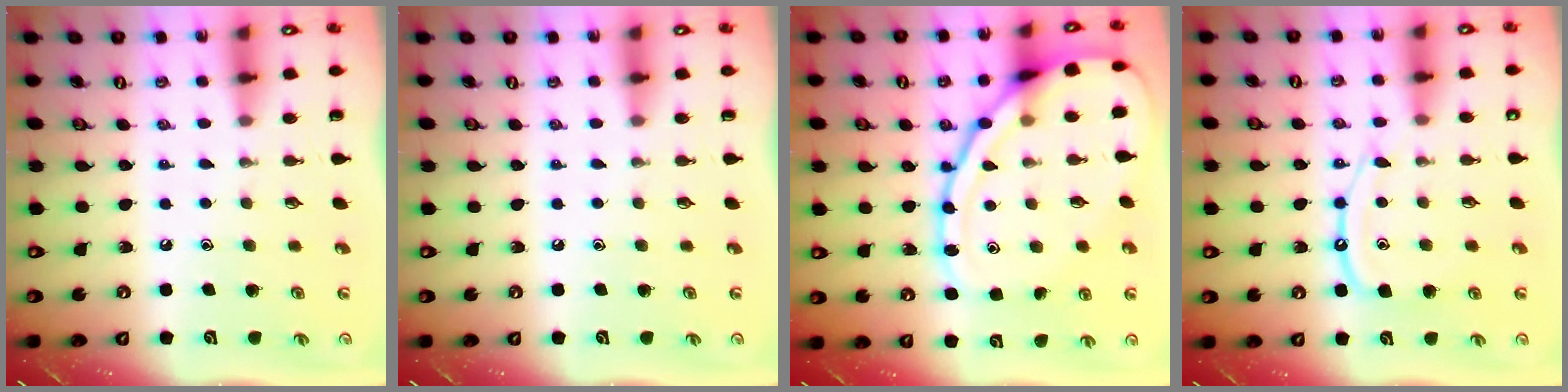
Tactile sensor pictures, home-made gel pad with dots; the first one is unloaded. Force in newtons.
{"total": 0.0}
{"total": 17.7, "press": 17.6, "slide": 1.2}
{"total": 11.4, "press": 11.4, "slide": 1.2}